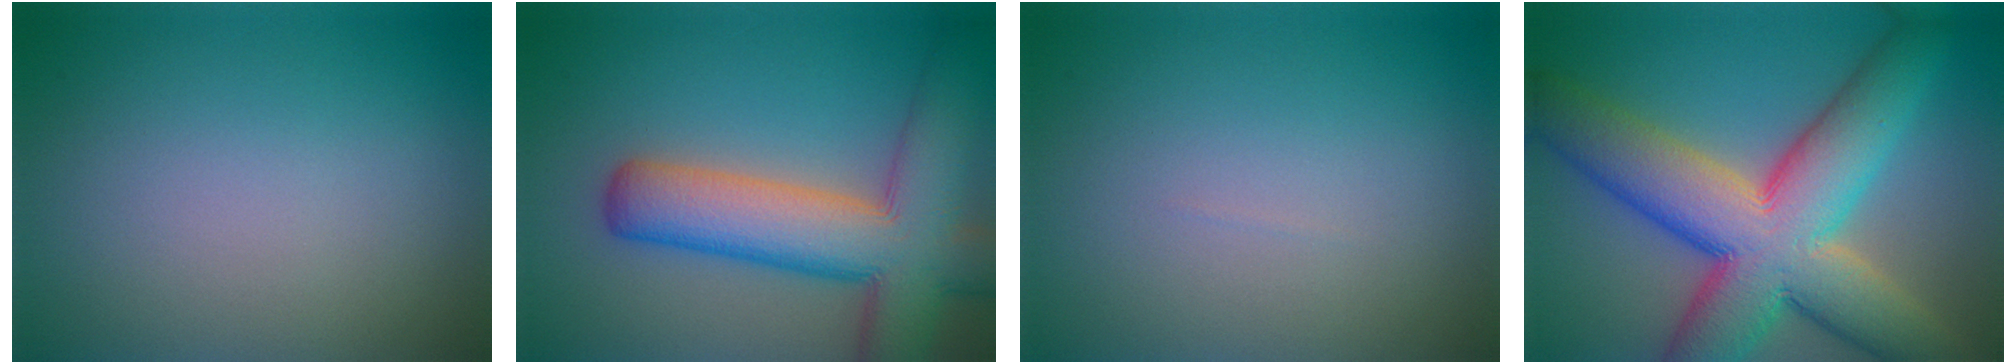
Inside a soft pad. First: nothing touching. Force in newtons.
{"total": 10.5, "press": 10.4, "slide": 0.6}
{"total": 0.0}
{"total": 13.7, "press": 13.7, "slide": 0.6}